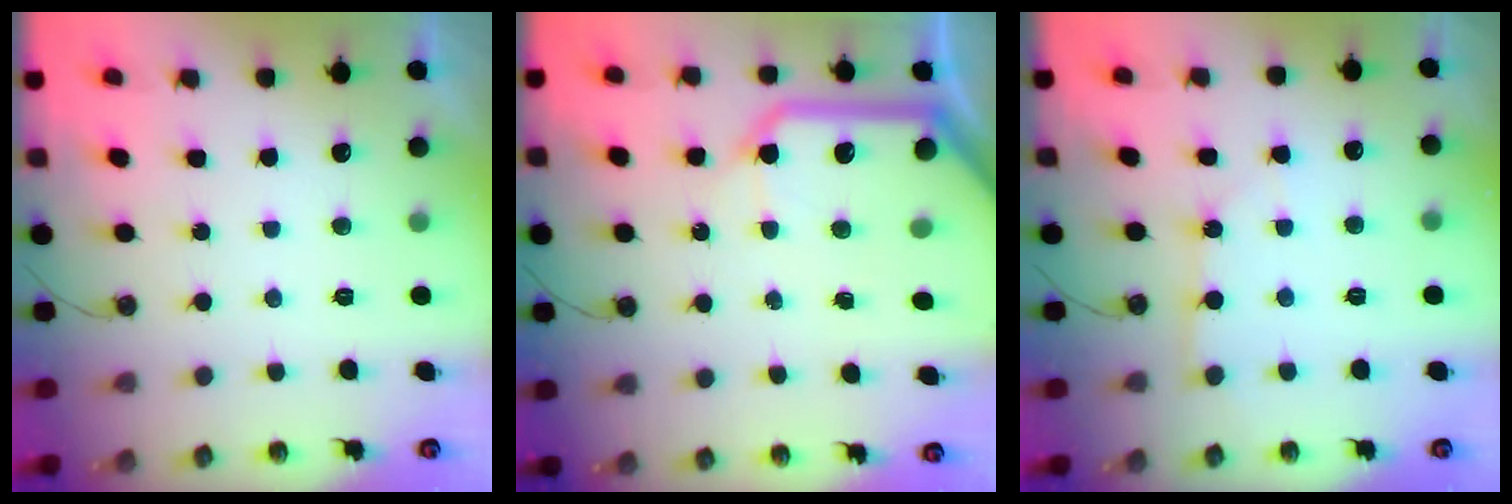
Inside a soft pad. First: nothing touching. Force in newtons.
{"total": 15.5, "press": 15.3, "slide": 2.1}
{"total": 3.6, "press": 3.5, "slide": 0.5}